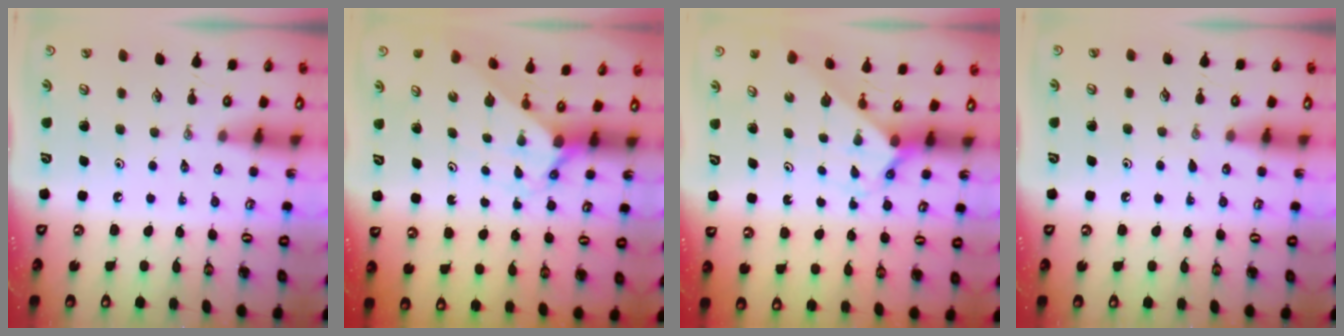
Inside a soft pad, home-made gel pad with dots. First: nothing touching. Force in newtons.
{"total": 2.0, "press": 2.0, "slide": 0.2}
{"total": 2.3, "press": 2.3, "slide": 0.2}
{"total": 4.3, "press": 4.3, "slide": 0.4}